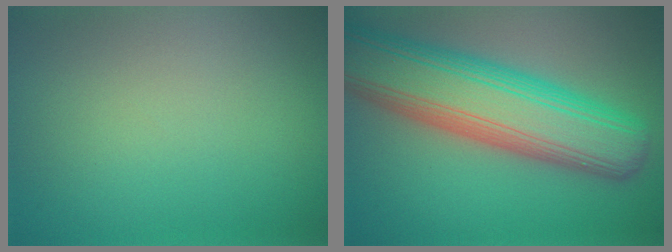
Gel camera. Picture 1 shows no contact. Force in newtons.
{"total": 12.1, "press": 12.1, "slide": 0.7}